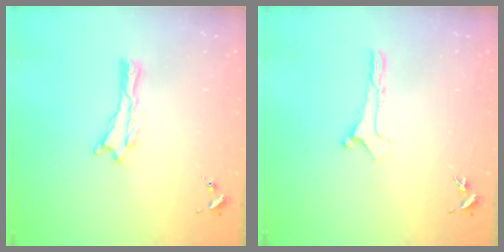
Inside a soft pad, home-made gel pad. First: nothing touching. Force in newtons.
{"total": 0.0}